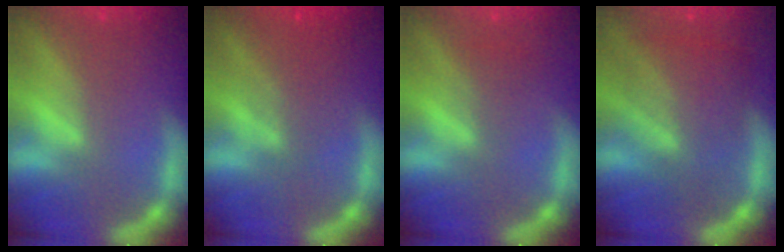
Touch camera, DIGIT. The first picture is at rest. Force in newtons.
{"total": 3.5}
{"total": 1.5}
{"total": 7.1}